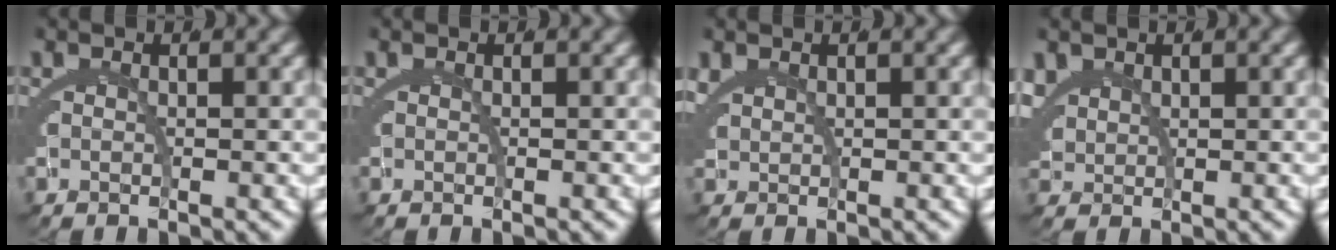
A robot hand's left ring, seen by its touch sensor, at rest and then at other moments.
{"total": 0.0}
{"total": 1.5, "force": [1.1, 1.0, 0.4], "torque": [-0.015, 0.000, 0.025]}
{"total": 3.5, "force": [2.1, 2.6, 1.0], "torque": [-0.037, -0.004, 0.043]}